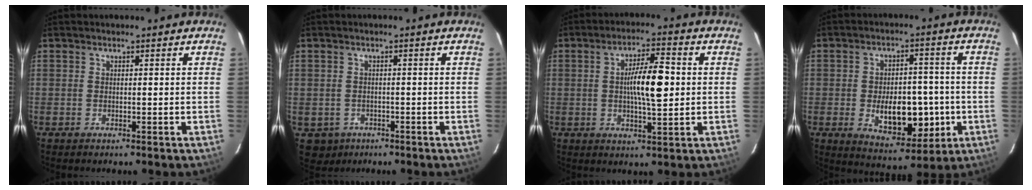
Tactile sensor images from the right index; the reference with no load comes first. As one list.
[{"total": 4.3, "force": [-1.8, 3.9, 0.4], "torque": [-0.009, 0.006, -0.021]}, {"total": 8.7, "force": [0.4, 1.8, 8.5], "torque": [-0.148, 0.010, 0.006]}, {"total": 11.6, "force": [-2.3, 6.1, 9.6], "torque": [-0.144, 0.006, -0.024]}]